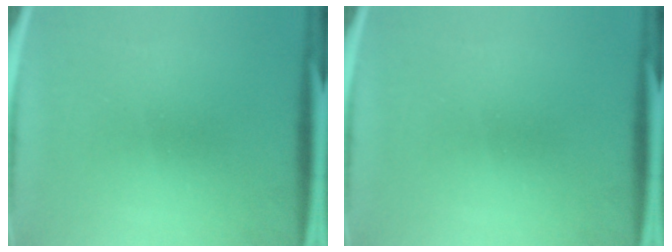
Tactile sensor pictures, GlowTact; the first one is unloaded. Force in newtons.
{"total": 0.0}